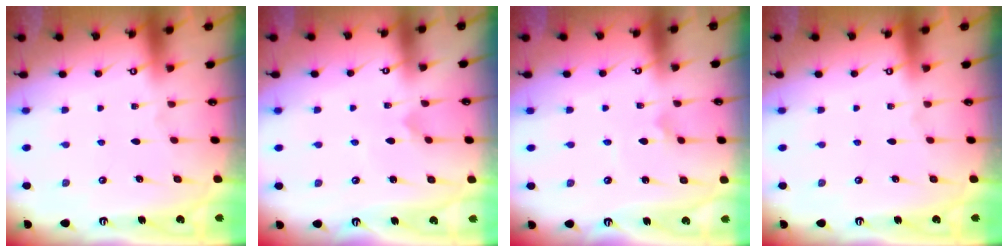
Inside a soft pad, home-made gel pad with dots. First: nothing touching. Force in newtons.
{"total": 2.3, "press": 2.3, "slide": 0.2}
{"total": 3.1, "press": 3.0, "slide": 0.5}
{"total": 0.0}